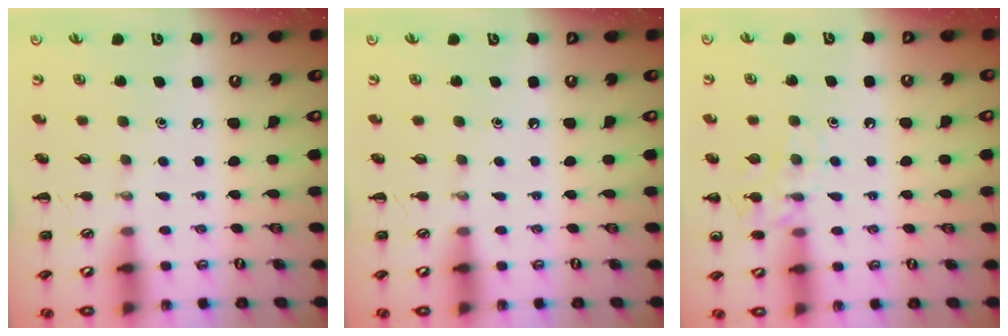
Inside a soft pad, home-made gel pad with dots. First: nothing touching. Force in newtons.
{"total": 0.0}
{"total": 9.1, "press": 9.1, "slide": 1.1}